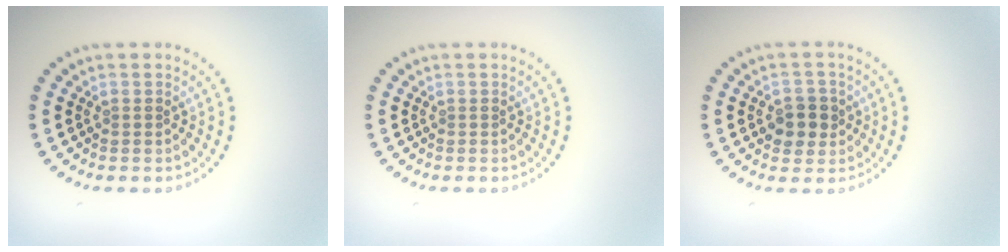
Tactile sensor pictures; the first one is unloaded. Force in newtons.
{"total": 0.0}
{"total": 2.8, "press": 2.7, "slide": 0.7}